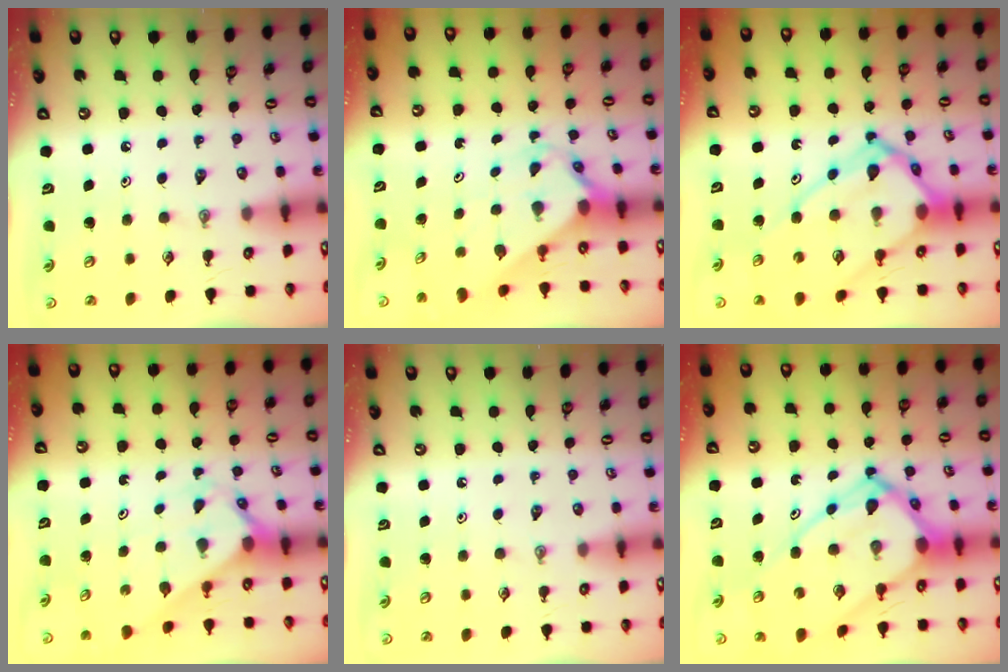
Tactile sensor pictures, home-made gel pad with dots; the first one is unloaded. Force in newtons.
{"total": 2.3, "press": 2.3, "slide": 0.2}
{"total": 15.4, "press": 15.3, "slide": 1.5}
{"total": 2.1, "press": 2.1, "slide": 0.2}
{"total": 0.0}
{"total": 16.3, "press": 16.3, "slide": 1.6}